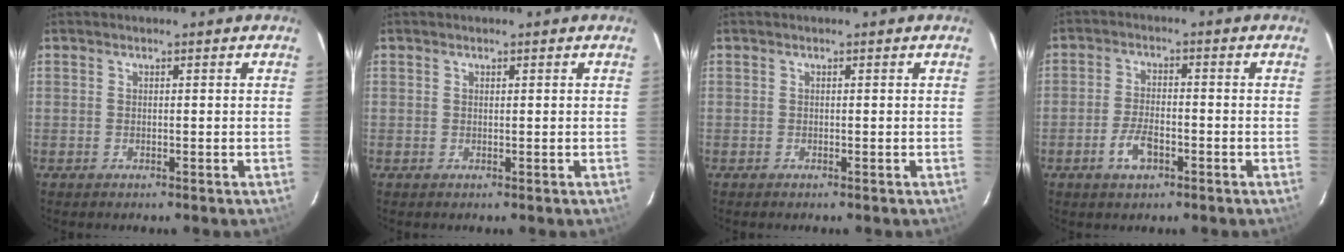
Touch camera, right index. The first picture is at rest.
{"total": 0.0}
{"total": 0.0}
{"total": 5.2, "force": [-2.6, 2.4, 3.8], "torque": [-0.083, 0.001, -0.046]}